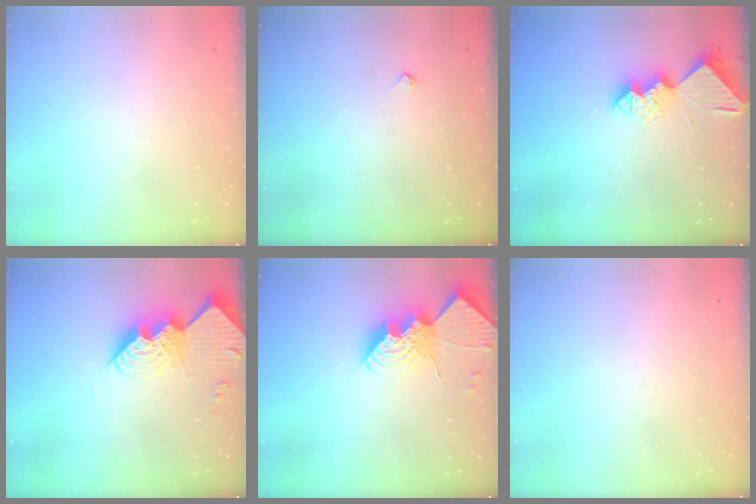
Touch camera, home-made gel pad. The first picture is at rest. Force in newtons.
{"total": 2.5, "press": 2.4, "slide": 0.4}
{"total": 9.7, "press": 9.7, "slide": 0.4}
{"total": 14.5, "press": 14.4, "slide": 1.6}
{"total": 11.8, "press": 11.8, "slide": 1.0}
{"total": 0.0}